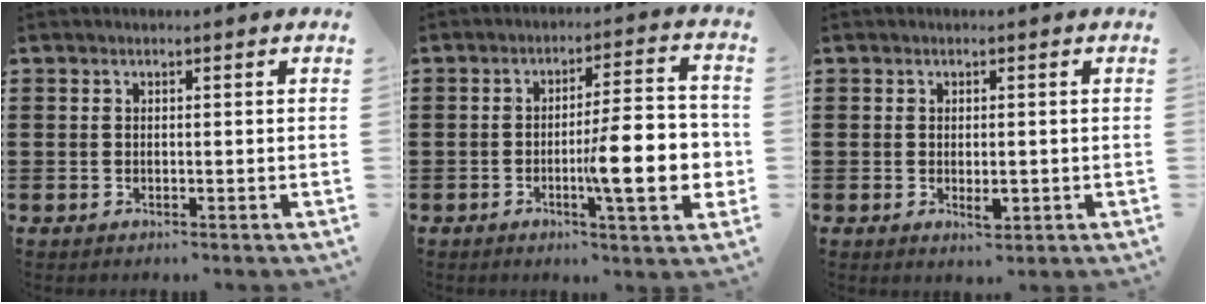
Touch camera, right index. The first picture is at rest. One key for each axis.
{"total": 12.1, "fx": -2.6, "fy": 2.7, "fz": 11.6, "tx": -0.162, "ty": -0.012, "tz": -0.048}
{"total": 2.0, "fx": -0.2, "fy": 0.8, "fz": 1.8, "tx": -0.034, "ty": -0.001, "tz": -0.003}